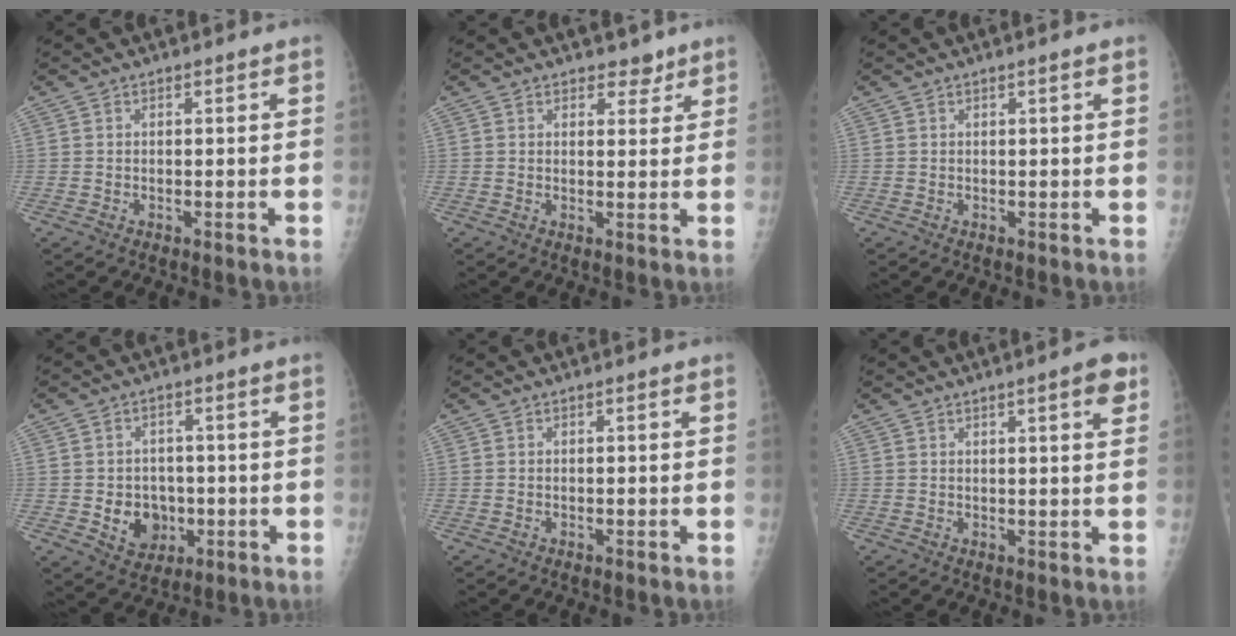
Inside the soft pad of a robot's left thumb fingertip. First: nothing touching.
{"total": 3.2, "force": [2.5, 1.9, 0.8], "torque": [0.012, -0.014, 0.033]}
{"total": 0.6, "force": [0.5, 0.0, 0.4], "torque": [-0.009, -0.001, 0.009]}
{"total": 7.3, "force": [-1.2, 6.2, 3.6], "torque": [-0.021, 0.005, -0.007]}
{"total": 0.0}
{"total": 4.6, "force": [2.5, 0.8, 3.8], "torque": [-0.043, -0.009, 0.031]}